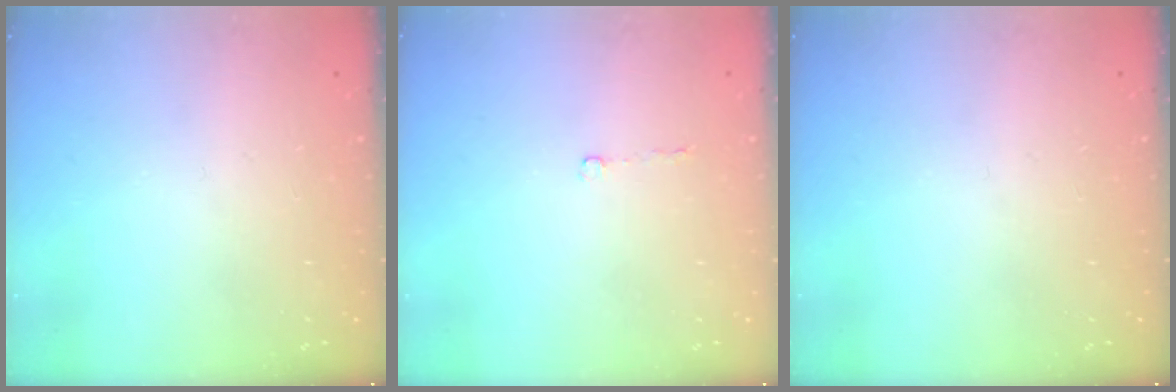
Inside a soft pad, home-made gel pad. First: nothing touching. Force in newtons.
{"total": 2.6, "press": 2.5, "slide": 0.5}
{"total": 0.0}